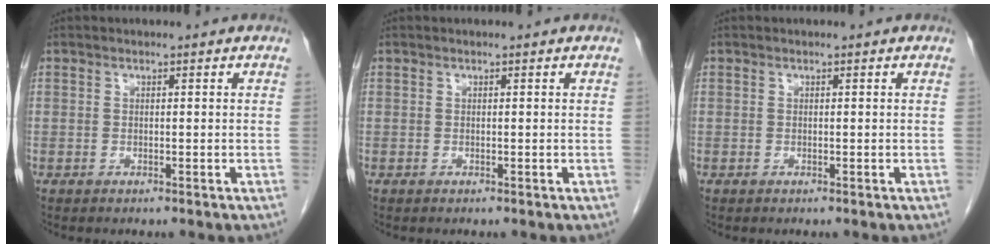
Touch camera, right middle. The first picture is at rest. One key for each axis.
{"total": 0.0}
{"total": 0.0}